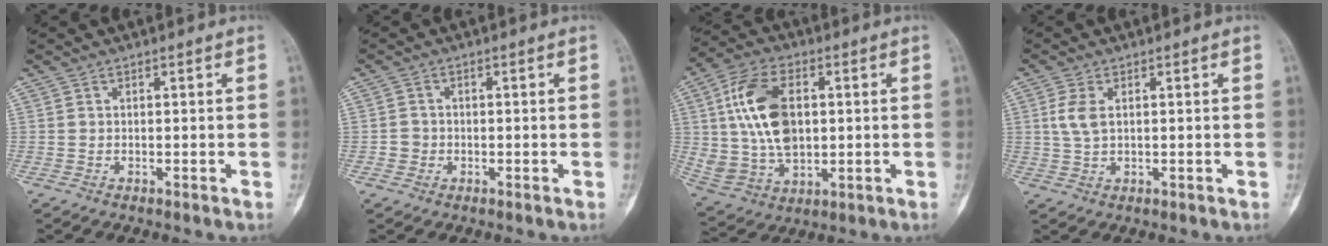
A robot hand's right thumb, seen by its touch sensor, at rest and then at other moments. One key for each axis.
{"total": 2.1, "fx": -0.5, "fy": 1.9, "fz": 0.5, "tx": 0.000, "ty": 0.007, "tz": -0.012}
{"total": 16.4, "fx": 2.7, "fy": 10.2, "fz": 12.6, "tx": -0.229, "ty": 0.000, "tz": 0.056}
{"total": 4.0, "fx": 0.8, "fy": 2.2, "fz": 3.3, "tx": -0.076, "ty": 0.001, "tz": 0.017}